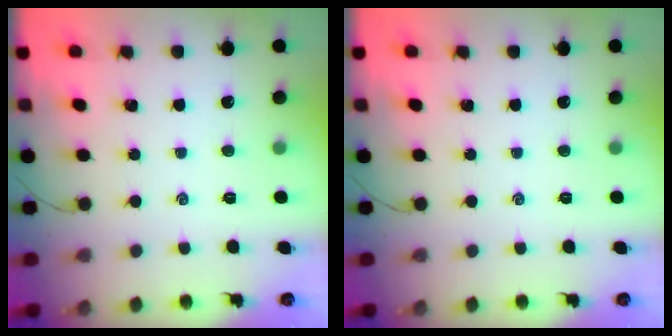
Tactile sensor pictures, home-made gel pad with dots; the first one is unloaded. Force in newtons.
{"total": 0.0}